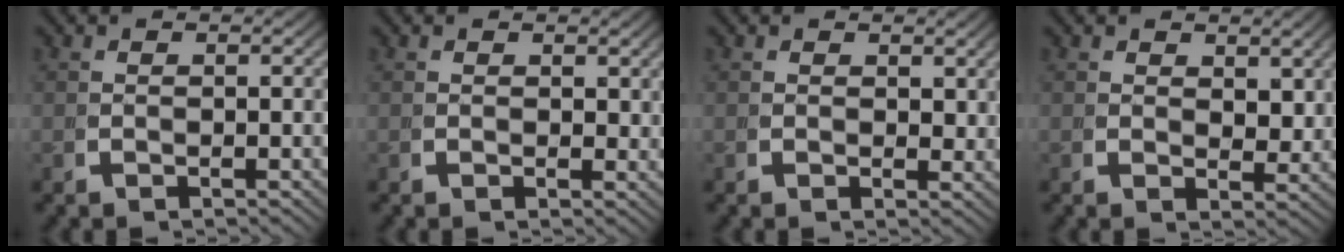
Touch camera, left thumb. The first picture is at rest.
{"total": 0.9, "force": [0.7, 0.4, 0.3], "torque": [-0.002, -0.008, 0.012]}
{"total": 1.2, "force": [1.0, 0.6, 0.4], "torque": [-0.003, -0.009, 0.017]}
{"total": 2.1, "force": [1.7, 0.8, 0.8], "torque": [-0.002, -0.012, 0.032]}